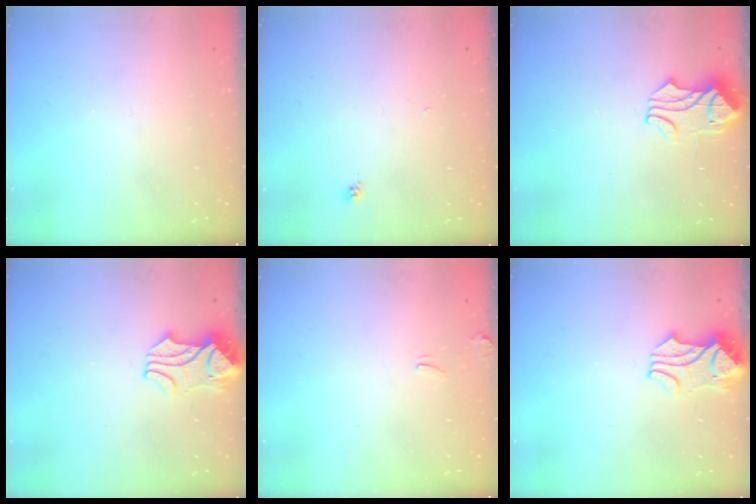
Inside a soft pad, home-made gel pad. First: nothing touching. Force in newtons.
{"total": 1.9, "press": 1.9, "slide": 0.1}
{"total": 1.4, "press": 0.9, "slide": 1.1}
{"total": 2.1, "press": 2.0, "slide": 0.5}
{"total": 2.6, "press": 2.5, "slide": 0.2}
{"total": 2.1, "press": 2.0, "slide": 0.5}